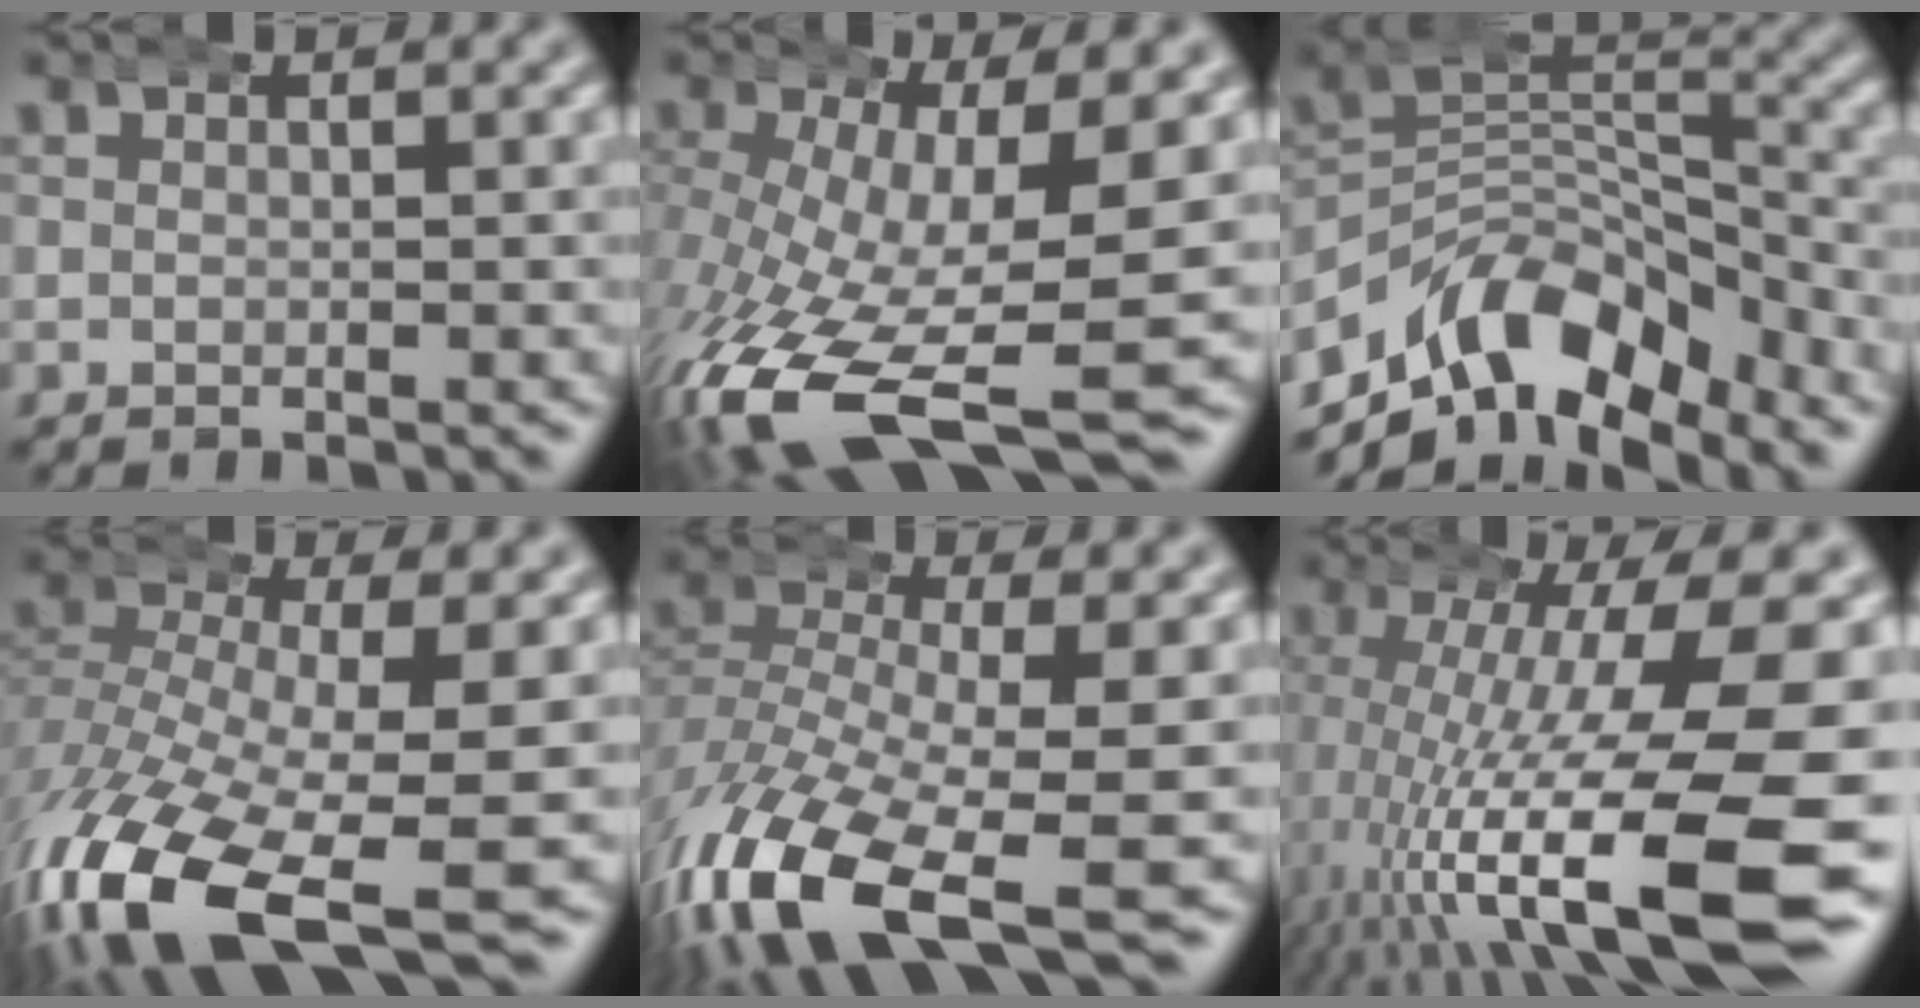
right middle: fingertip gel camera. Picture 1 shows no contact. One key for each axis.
{"total": 13.0, "fx": -6.6, "fy": 5.4, "fz": 9.8, "tx": -0.202, "ty": -0.071, "tz": -0.071}
{"total": 11.6, "fx": -4.7, "fy": 7.9, "fz": 7.1, "tx": -0.112, "ty": -0.026, "tz": -0.076}
{"total": 12.4, "fx": -7.3, "fy": 5.4, "fz": 8.5, "tx": -0.200, "ty": -0.071, "tz": -0.082}
{"total": 11.2, "fx": -6.4, "fy": 4.6, "fz": 7.9, "tx": -0.184, "ty": -0.058, "tz": -0.076}
{"total": 15.8, "fx": -4.4, "fy": 6.1, "fz": 13.9, "tx": -0.226, "ty": -0.042, "tz": -0.033}